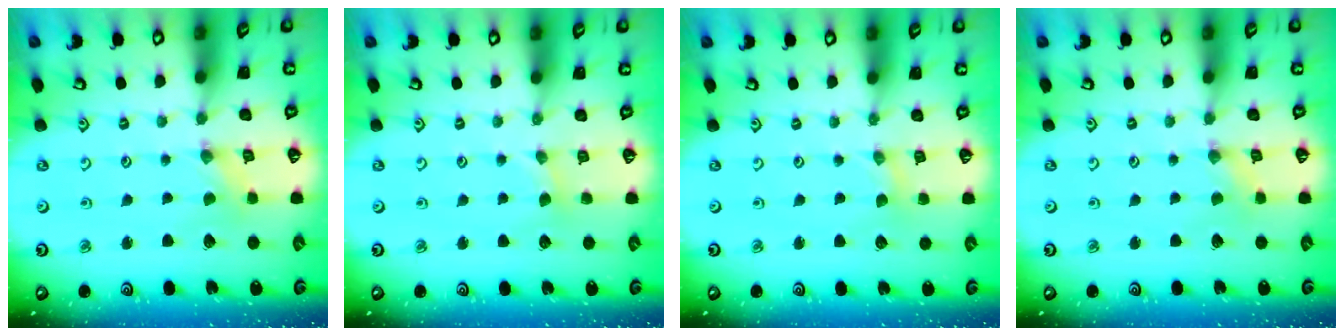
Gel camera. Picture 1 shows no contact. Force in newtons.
{"total": 1.7, "press": 1.7, "slide": 0.3}
{"total": 0.0}
{"total": 0.6, "press": 0.5, "slide": 0.2}